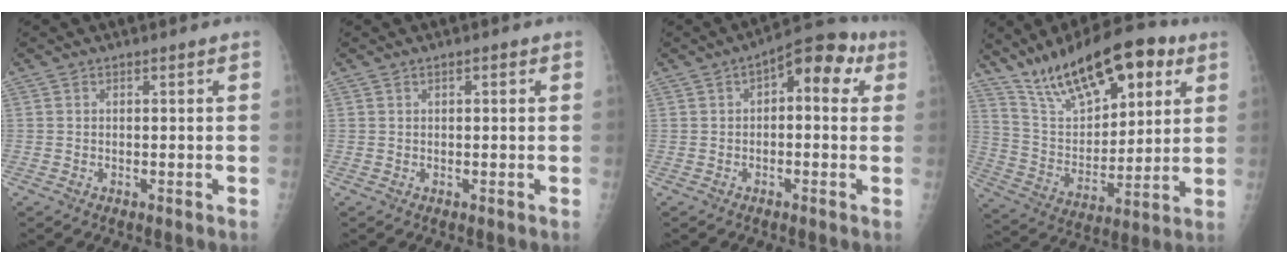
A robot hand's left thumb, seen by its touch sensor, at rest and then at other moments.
{"total": 0.8, "force": [0.4, 0.4, 0.6], "torque": [-0.007, 0.001, 0.004]}
{"total": 9.6, "force": [2.7, 4.9, 7.8], "torque": [-0.070, 0.028, 0.024]}
{"total": 21.4, "force": [12.6, 9.5, 14.5], "torque": [-0.198, -0.041, 0.226]}